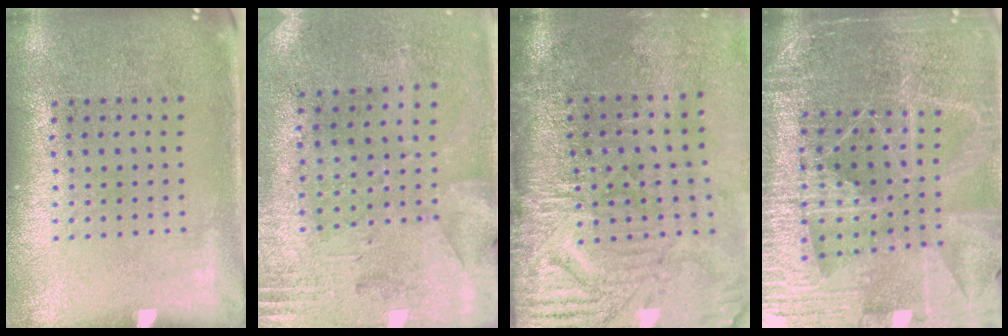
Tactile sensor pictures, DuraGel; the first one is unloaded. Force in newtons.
{"total": 2.7, "press": 2.3, "slide": 1.5}
{"total": 4.8, "press": 3.9, "slide": 2.7}
{"total": 5.7, "press": 5.0, "slide": 2.8}